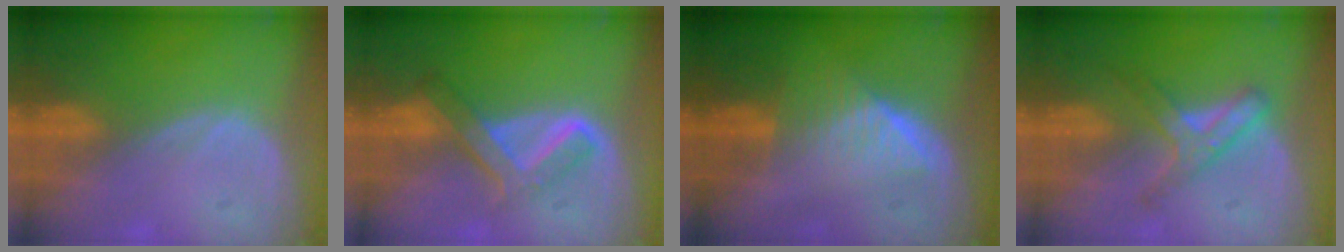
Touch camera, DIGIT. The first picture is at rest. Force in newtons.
{"total": 6.7, "press": 5.7, "slide": 3.6}
{"total": 6.5, "press": 5.8, "slide": 2.8}
{"total": 5.1, "press": 5.1, "slide": 0.4}